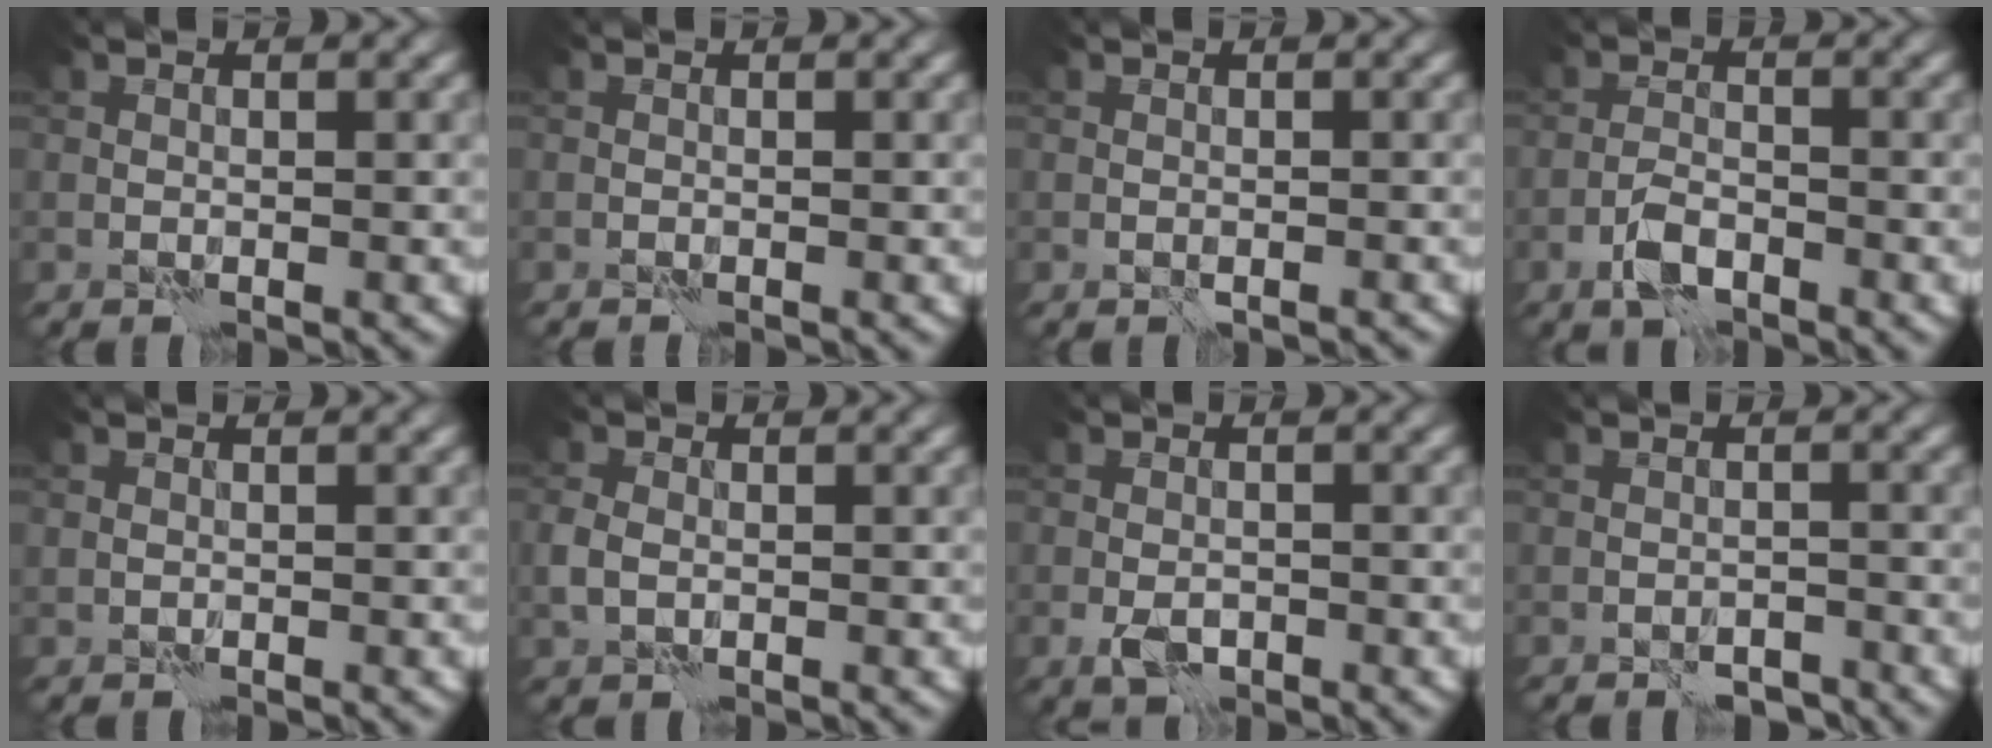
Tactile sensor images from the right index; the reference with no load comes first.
{"total": 0.0}
{"total": 1.0, "force": [-0.8, 0.1, 0.6], "torque": [-0.004, 0.002, -0.011]}
{"total": 2.8, "force": [-1.8, 1.2, 1.9], "torque": [-0.037, 0.003, -0.039]}
{"total": 0.6, "force": [0.3, 0.5, 0.1], "torque": [0.001, -0.001, 0.008]}
{"total": 1.8, "force": [-0.1, 1.5, 1.1], "torque": [-0.029, 0.004, -0.004]}
{"total": 2.4, "force": [-1.0, 1.4, 1.7], "torque": [-0.034, -0.002, -0.020]}
{"total": 2.2, "force": [-2.0, 0.7, 0.7], "torque": [-0.004, 0.004, -0.030]}